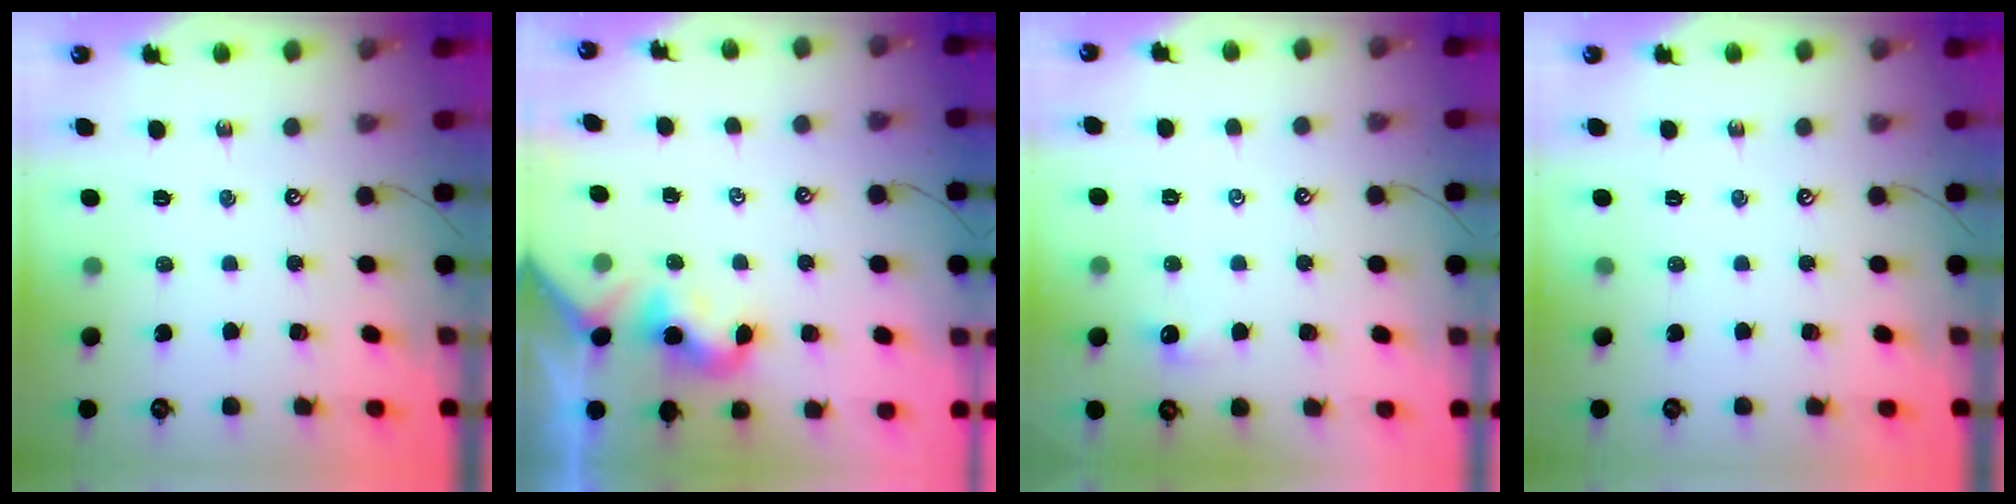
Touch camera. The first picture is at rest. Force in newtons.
{"total": 0.5, "press": 0.5, "slide": 0.1}
{"total": 2.1, "press": 2.1, "slide": 0.3}
{"total": 0.0}